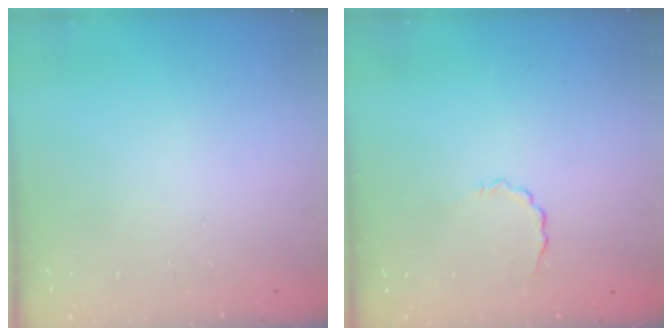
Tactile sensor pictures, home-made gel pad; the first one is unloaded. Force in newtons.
{"total": 2.6, "press": 2.5, "slide": 0.8}